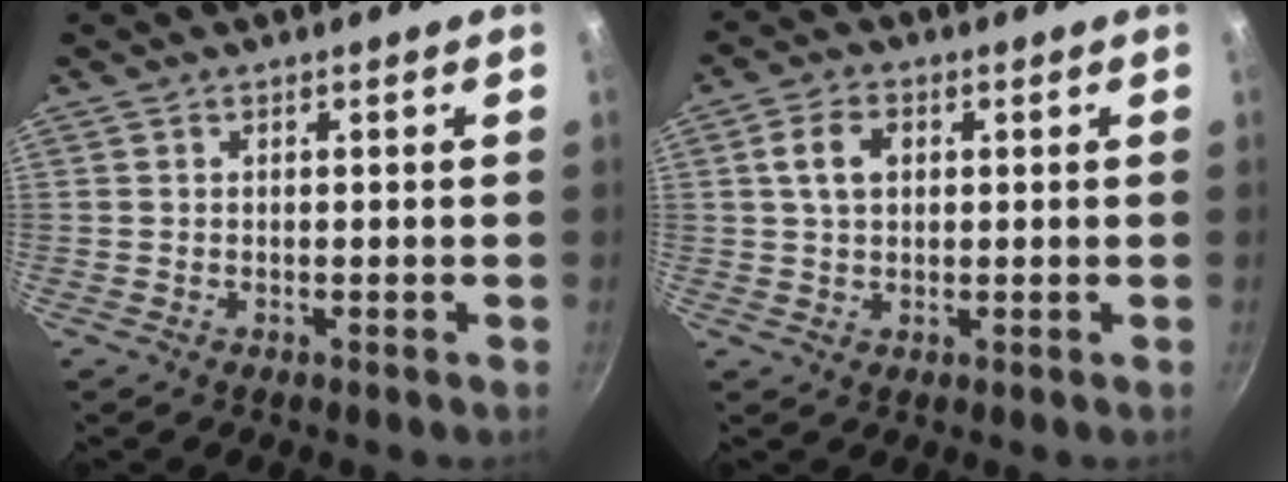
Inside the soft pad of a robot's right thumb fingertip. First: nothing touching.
{"total": 5.5, "force": [1.4, 3.7, 3.8], "torque": [-0.057, 0.006, 0.024]}